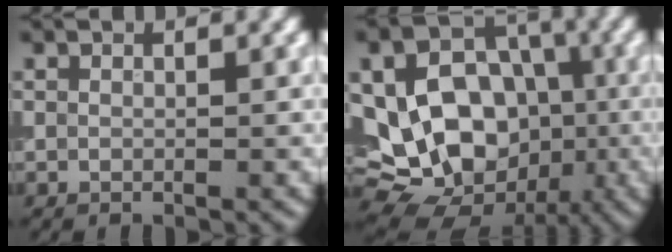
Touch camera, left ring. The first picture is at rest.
{"total": 15.3, "force": [-1.5, 12.7, 8.4], "torque": [-0.151, 0.002, -0.030]}